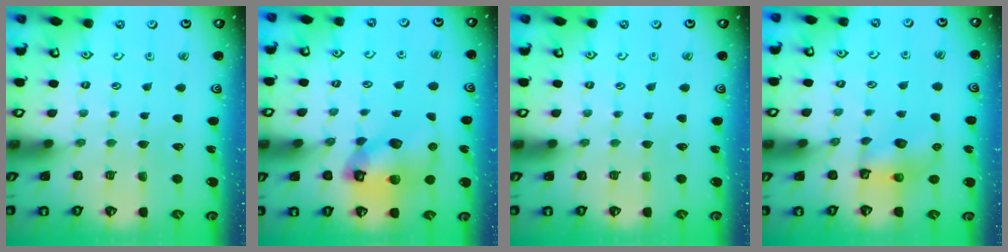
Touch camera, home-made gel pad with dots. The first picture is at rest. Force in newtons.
{"total": 12.7, "press": 12.6, "slide": 1.7}
{"total": 0.0}
{"total": 6.6, "press": 6.6, "slide": 0.3}